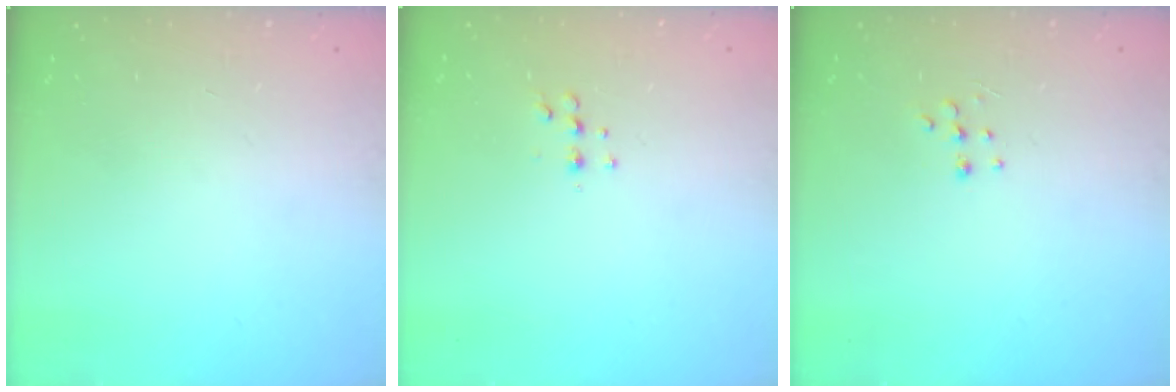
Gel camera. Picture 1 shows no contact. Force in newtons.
{"total": 4.9, "press": 4.8, "slide": 1.1}
{"total": 5.2, "press": 5.2, "slide": 0.7}